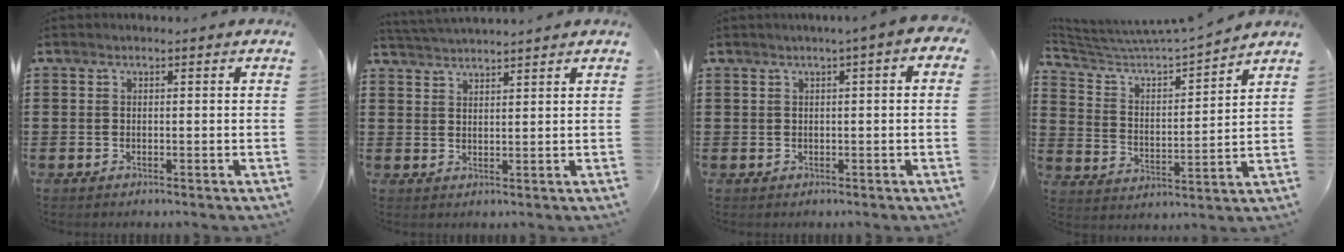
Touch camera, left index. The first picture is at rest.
{"total": 2.5, "force": [2.4, -0.3, -0.1], "torque": [-0.006, -0.007, 0.047]}
{"total": 1.4, "force": [0.0, 0.2, 1.4], "torque": [-0.023, -0.003, 0.000]}
{"total": 4.6, "force": [4.2, 0.2, 1.7], "torque": [-0.058, -0.038, 0.061]}